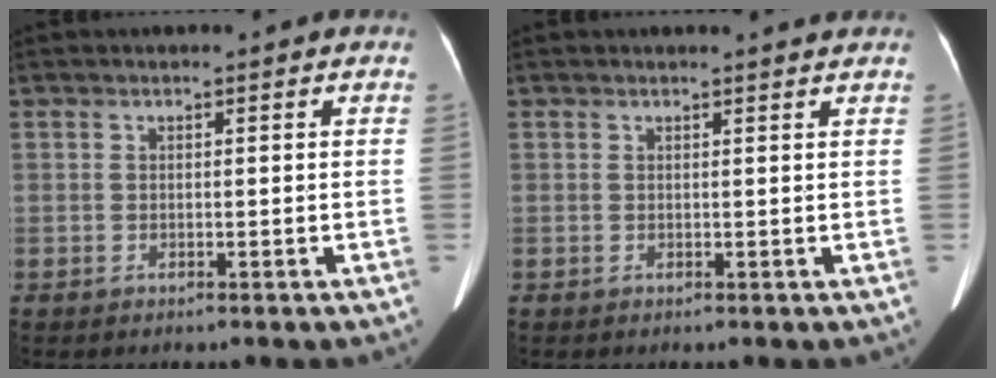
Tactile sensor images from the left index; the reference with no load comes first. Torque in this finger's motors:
{"motor_torque": [-0.08, -0.05, 0.00, 0.02]}